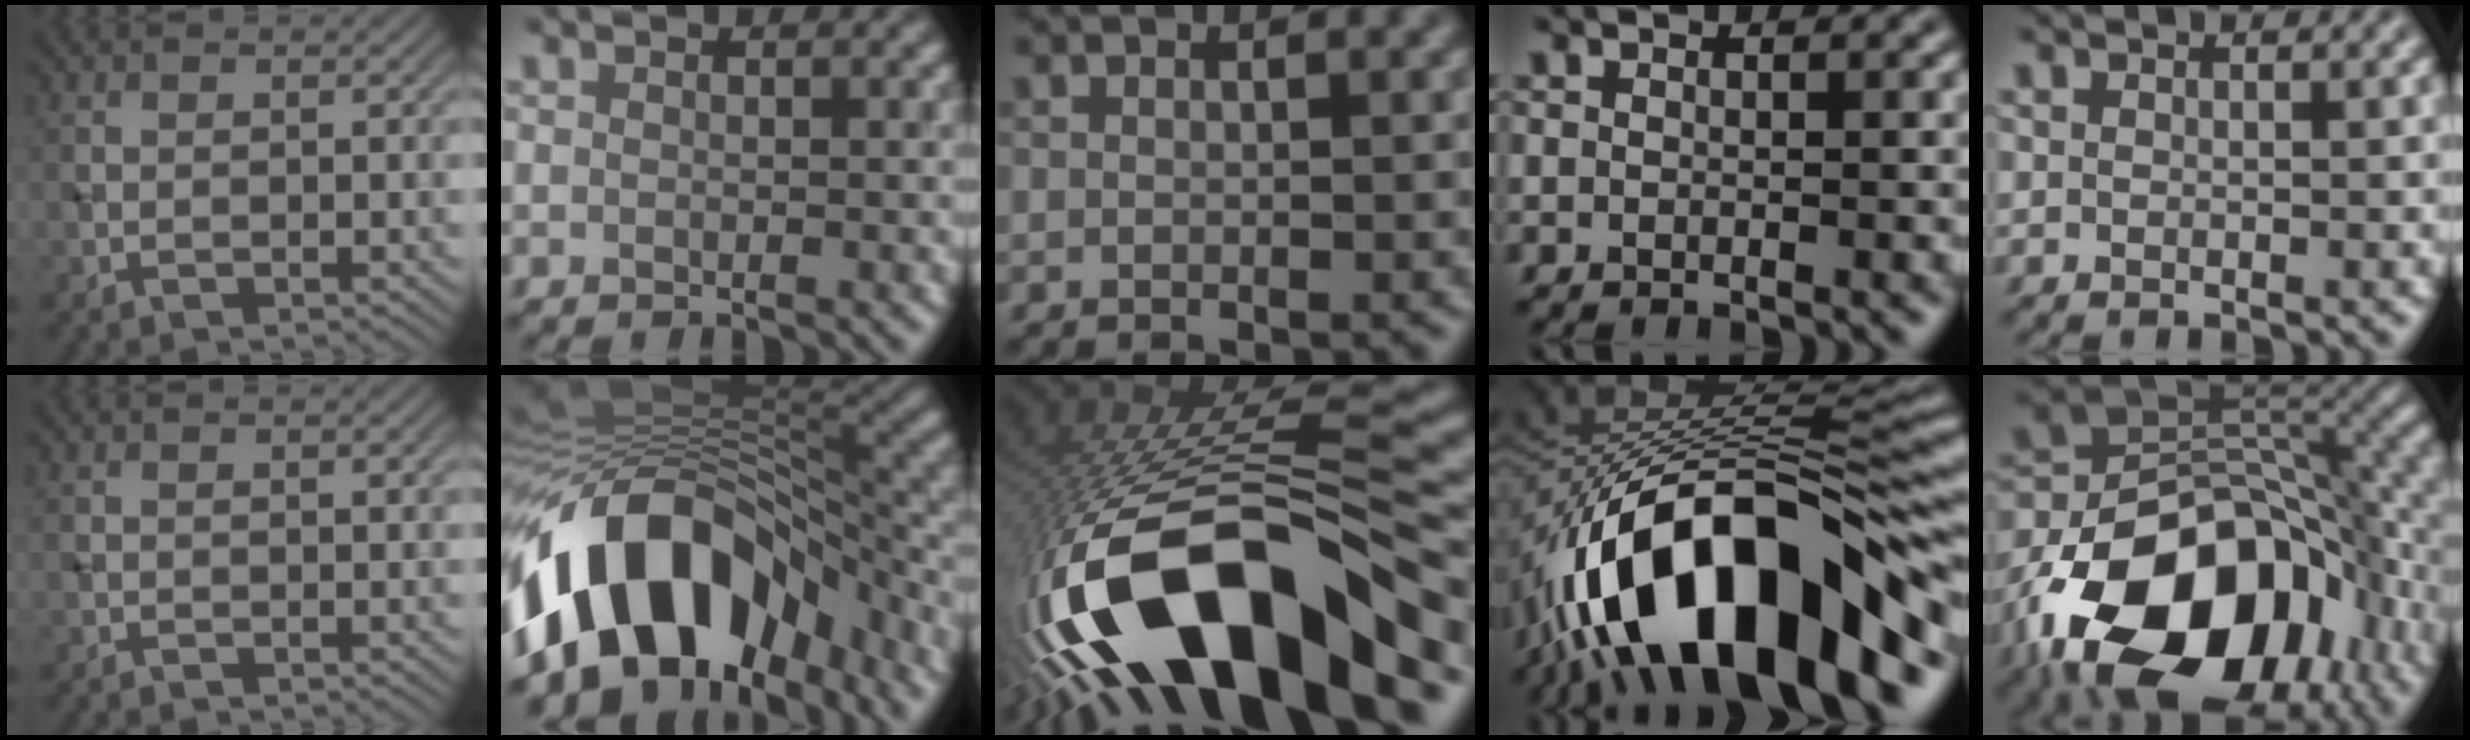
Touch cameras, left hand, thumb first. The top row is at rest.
{"index": {"total": 14.2, "force": [-7.0, 8.6, 8.9], "torque": [-0.144, 0.023, -0.121]}, "middle": {"total": 16.7, "force": [-7.8, 6.0, 13.5], "torque": [-0.254, 0.002, -0.117]}, "ring": {"total": 16.5, "force": [-8.2, 6.6, 12.7], "torque": [-0.209, 0.021, -0.135]}, "little": {"total": 18.5, "force": [-8.9, 11.5, 11.4], "torque": [-0.214, -0.015, -0.152]}}